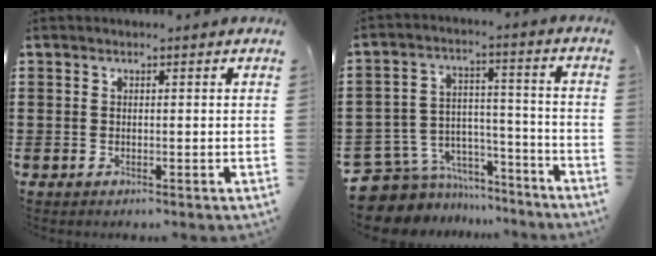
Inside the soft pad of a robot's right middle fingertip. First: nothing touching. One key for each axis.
{"total": 7.2, "fx": -6.1, "fy": 3.7, "fz": 0.9, "tx": -0.044, "ty": 0.004, "tz": -0.122}